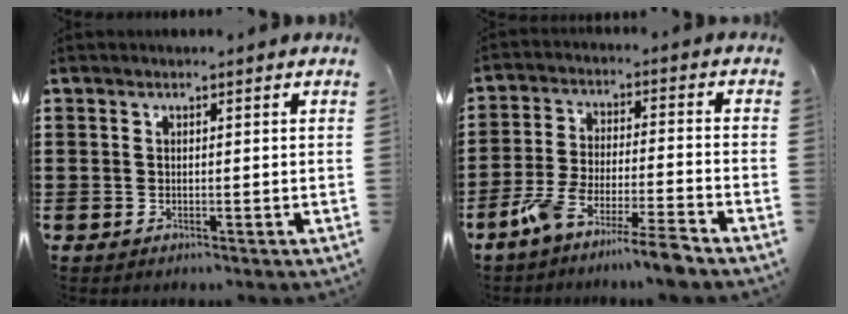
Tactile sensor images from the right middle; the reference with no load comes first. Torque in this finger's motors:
{"motor_torque": [1.15, -0.99, 0.25, 0.19]}